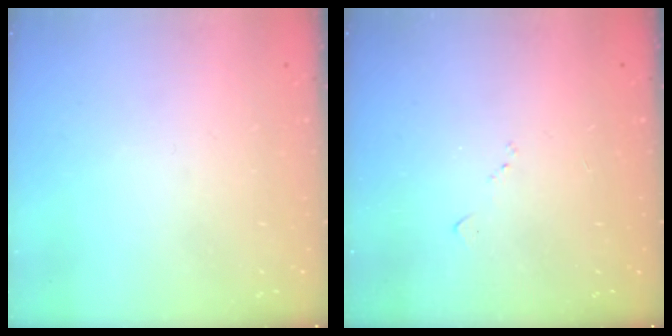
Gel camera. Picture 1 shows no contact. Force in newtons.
{"total": 5.5, "press": 5.5, "slide": 0.8}